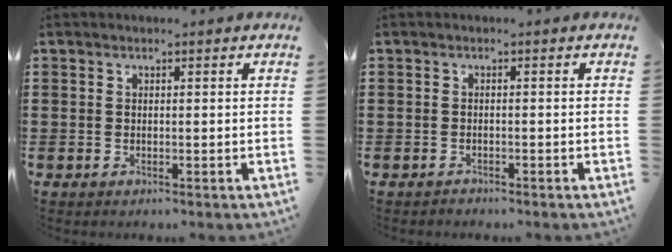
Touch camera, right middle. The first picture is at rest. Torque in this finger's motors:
{"motor_torque": [0.23, 0.05, -0.22, -0.01]}